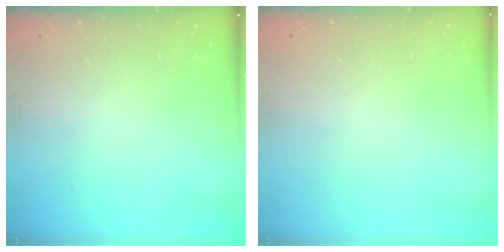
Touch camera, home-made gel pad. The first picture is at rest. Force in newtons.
{"total": 0.0}